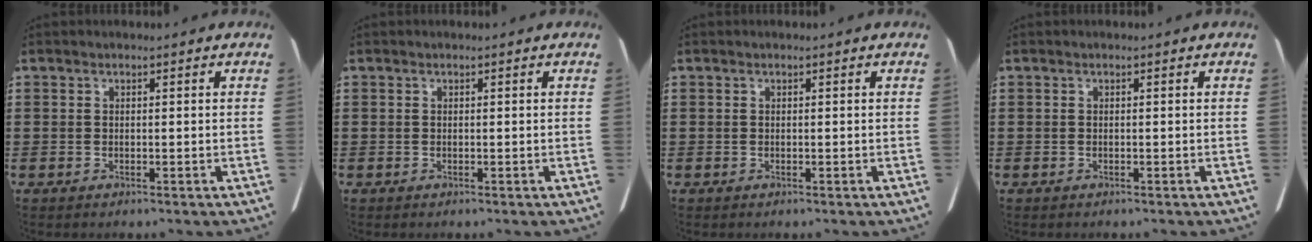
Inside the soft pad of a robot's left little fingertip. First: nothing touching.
{"total": 0.0}
{"total": 0.0}
{"total": 0.0}